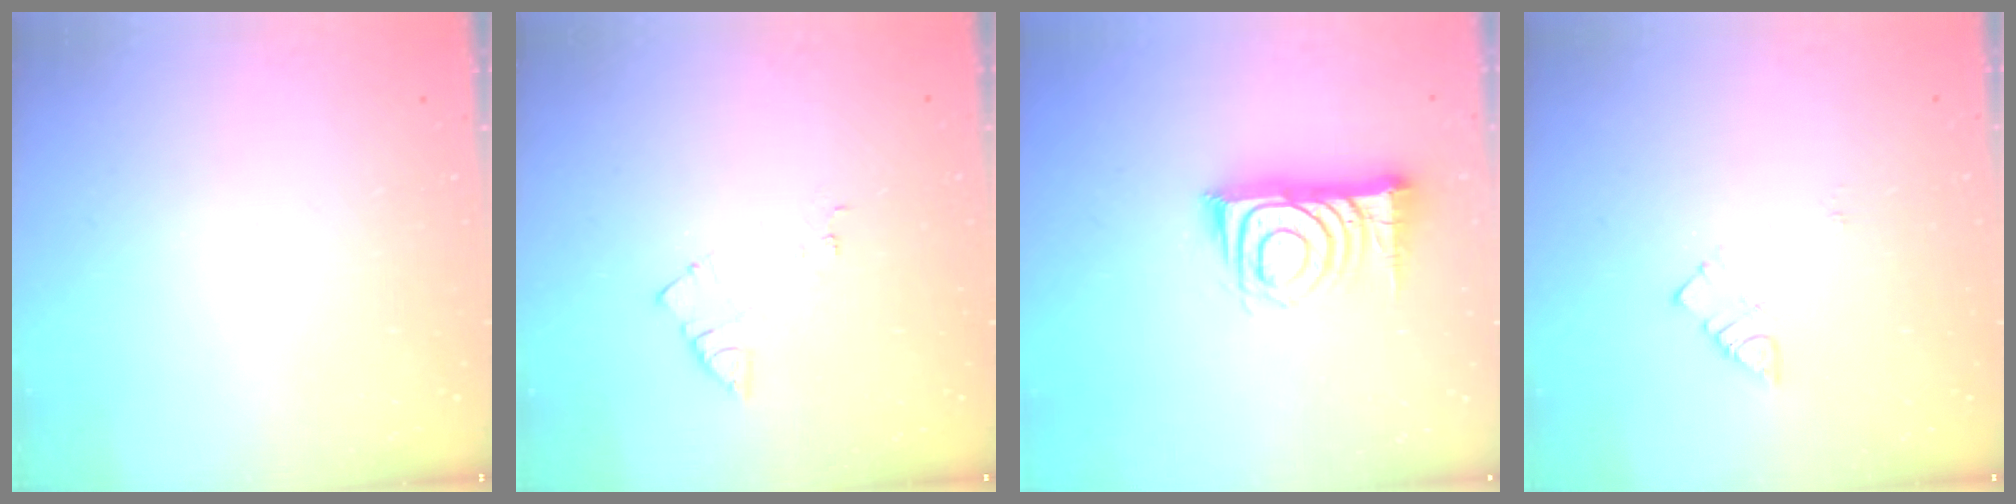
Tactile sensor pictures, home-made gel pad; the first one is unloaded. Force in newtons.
{"total": 6.2, "press": 6.2, "slide": 0.6}
{"total": 12.7, "press": 12.6, "slide": 0.9}
{"total": 4.1, "press": 4.0, "slide": 0.7}